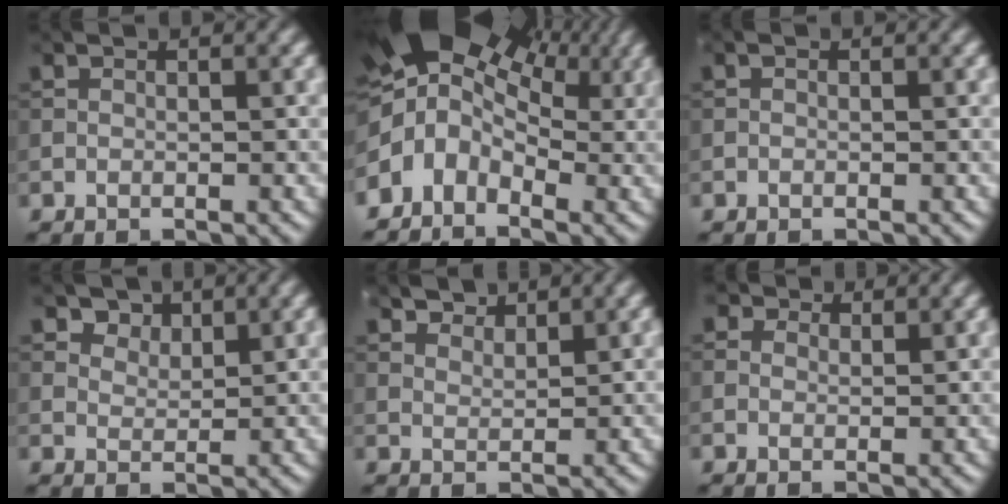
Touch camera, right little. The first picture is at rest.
{"total": 10.6, "force": [0.2, 7.7, 7.3], "torque": [-0.121, 0.005, -0.008]}
{"total": 0.0}
{"total": 2.7, "force": [2.0, 1.6, 0.8], "torque": [-0.027, -0.027, 0.049]}
{"total": 3.0, "force": [2.8, 0.7, 0.8], "torque": [-0.017, -0.004, 0.055]}
{"total": 2.4, "force": [1.9, 1.2, 0.8], "torque": [-0.018, -0.007, 0.030]}